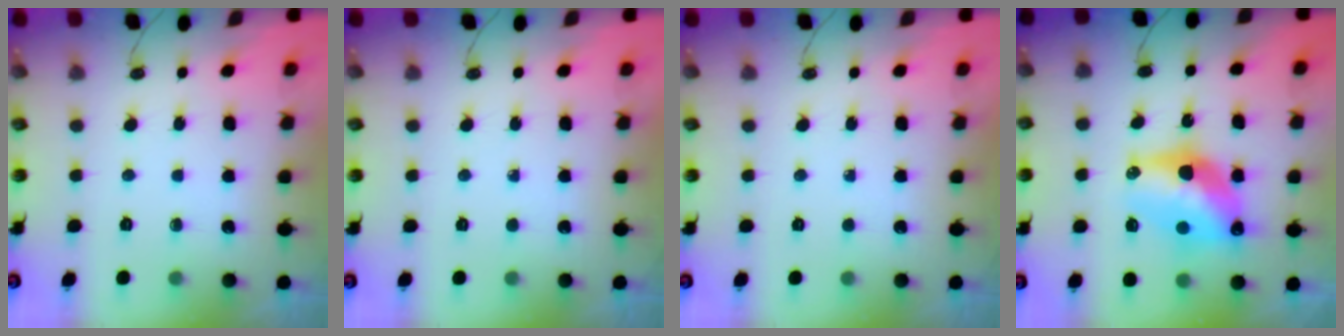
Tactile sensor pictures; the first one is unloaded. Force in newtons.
{"total": 0.0}
{"total": 0.0}
{"total": 14.1, "press": 14.1, "slide": 0.8}